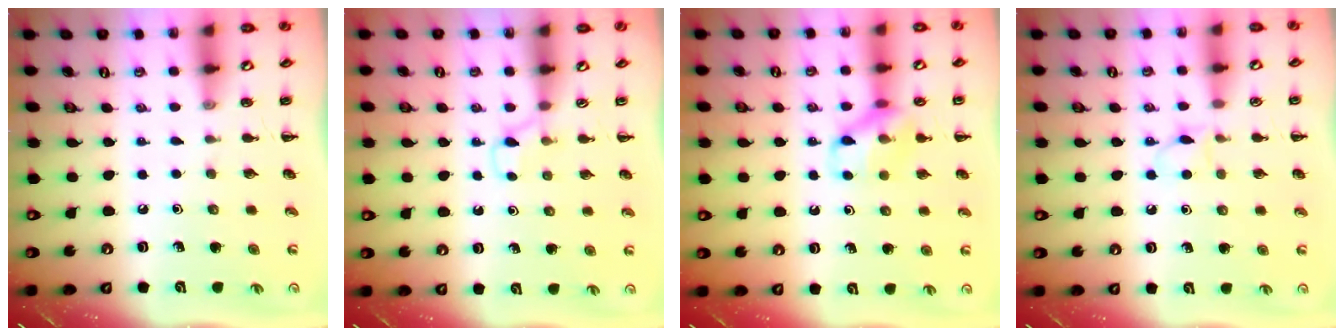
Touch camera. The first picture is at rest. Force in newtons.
{"total": 2.8, "press": 2.5, "slide": 1.1}
{"total": 11.8, "press": 11.7, "slide": 1.1}
{"total": 4.1, "press": 3.8, "slide": 1.4}